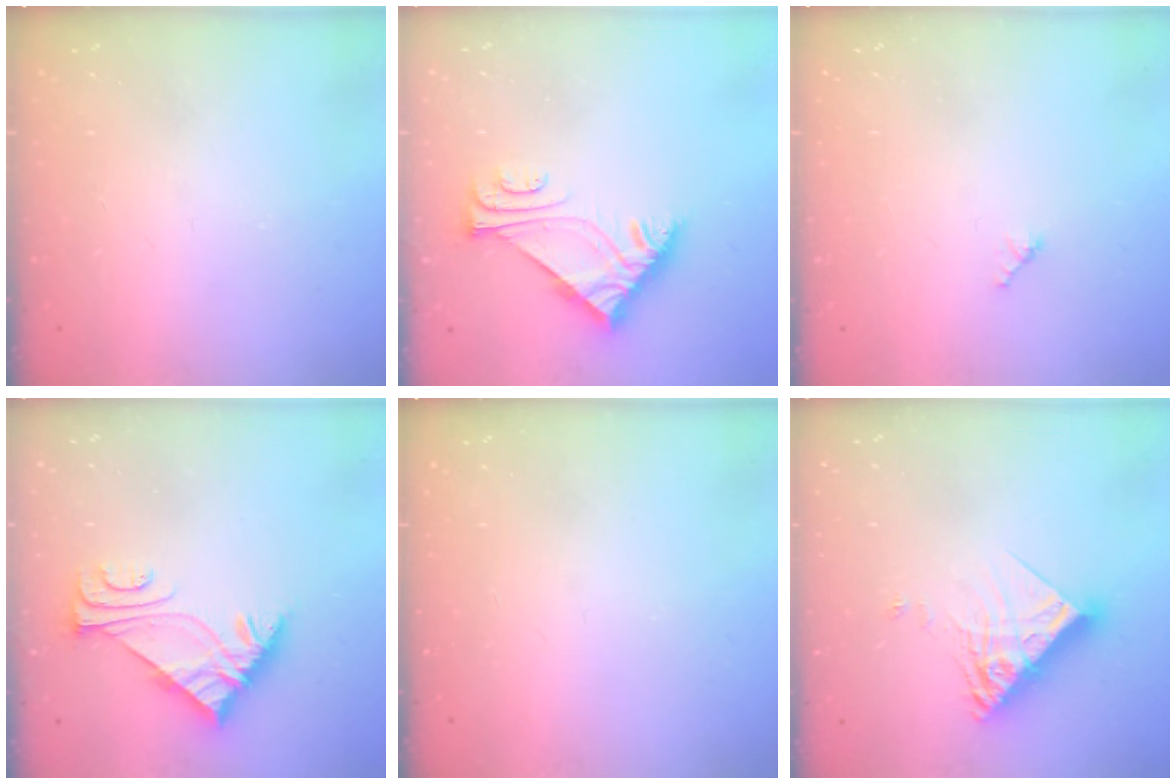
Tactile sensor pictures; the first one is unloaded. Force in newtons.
{"total": 6.4, "press": 6.3, "slide": 0.9}
{"total": 2.5, "press": 2.5, "slide": 0.3}
{"total": 6.0, "press": 5.9, "slide": 0.8}
{"total": 0.0}
{"total": 12.3, "press": 12.3, "slide": 0.9}